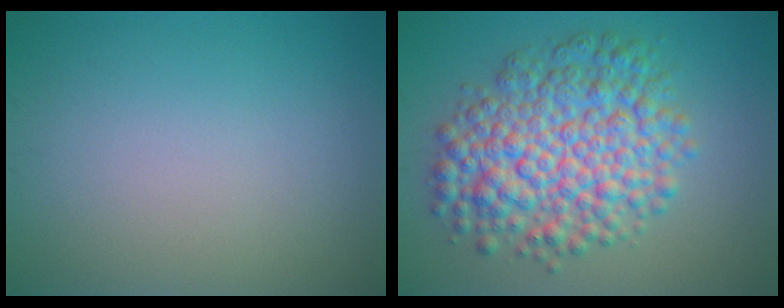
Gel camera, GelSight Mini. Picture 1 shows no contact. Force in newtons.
{"total": 8.8, "press": 8.8, "slide": 0.1}